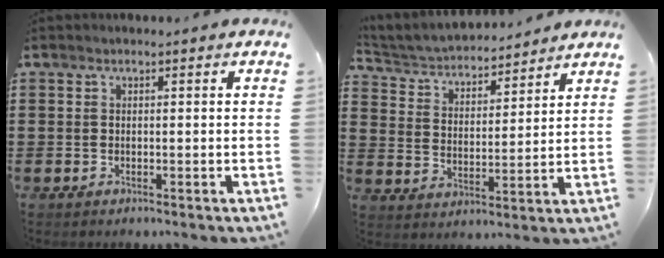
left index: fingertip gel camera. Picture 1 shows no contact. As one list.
[{"total": 4.0, "force": [3.9, 0.8, 0.6], "torque": [-0.035, -0.026, 0.061]}]